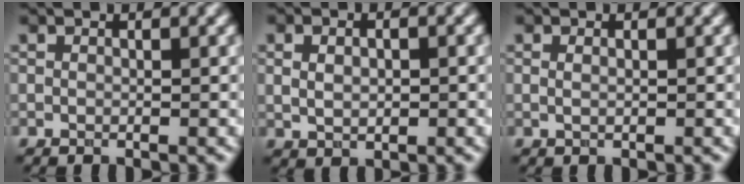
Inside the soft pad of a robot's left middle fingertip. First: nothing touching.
{"total": 2.1, "force": [0.2, 1.4, 1.6], "torque": [-0.029, -0.001, 0.009]}
{"total": 0.6, "force": [0.2, 0.2, 0.5], "torque": [-0.011, -0.001, 0.002]}